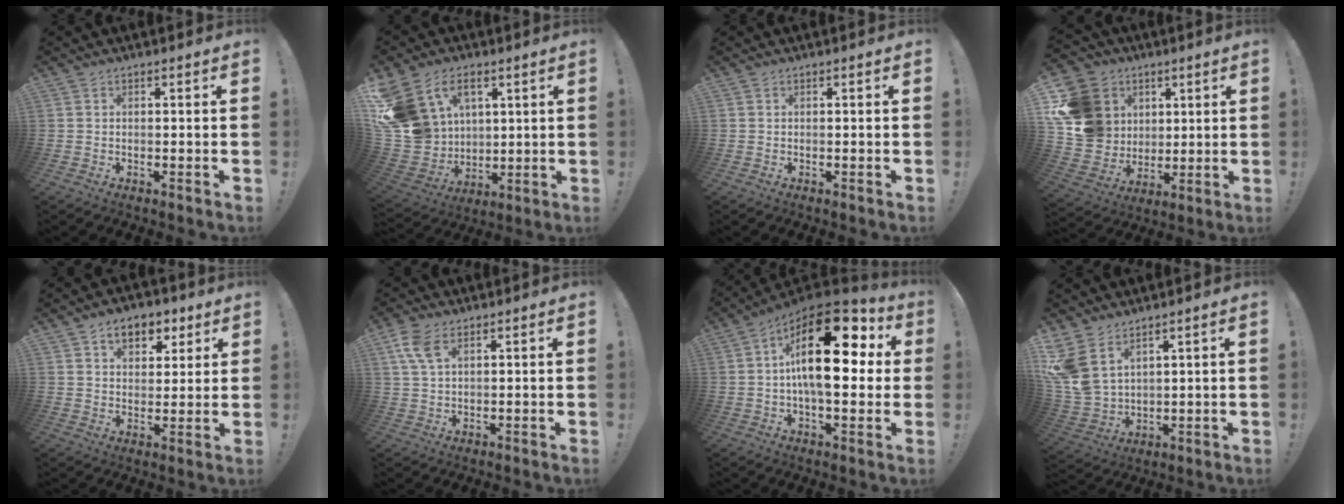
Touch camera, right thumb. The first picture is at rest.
{"total": 17.3, "force": [8.3, 12.7, 8.3], "torque": [-0.192, -0.040, 0.167]}
{"total": 0.0}
{"total": 17.1, "force": [4.7, 15.3, 5.9], "torque": [-0.100, -0.015, 0.120]}
{"total": 9.2, "force": [4.9, 6.2, 4.8], "torque": [-0.056, -0.021, 0.088]}
{"total": 6.6, "force": [3.2, 3.3, 4.7], "torque": [-0.101, -0.010, 0.059]}
{"total": 24.1, "force": [4.1, 11.6, 20.8], "torque": [-0.325, -0.012, 0.067]}
{"total": 10.9, "force": [6.0, 6.7, 6.0], "torque": [-0.141, -0.040, 0.120]}